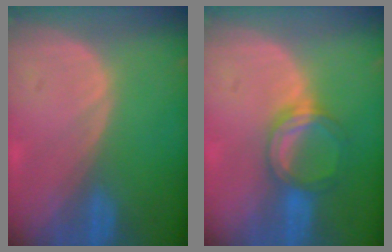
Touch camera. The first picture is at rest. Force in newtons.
{"total": 5.2, "press": 4.9, "slide": 1.5}